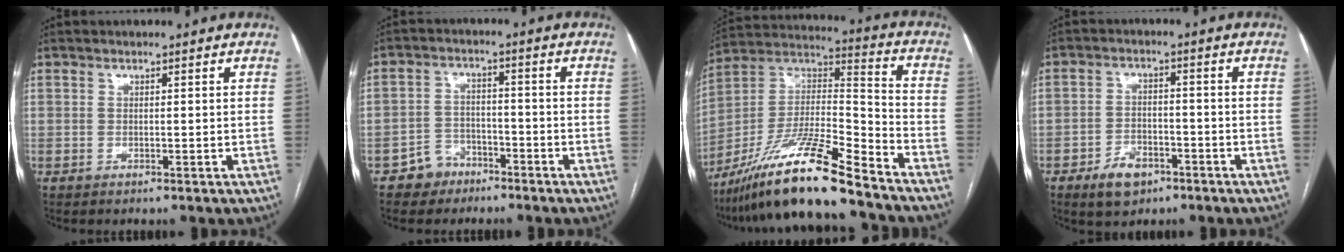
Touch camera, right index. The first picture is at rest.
{"total": 4.8, "force": [-3.3, 3.5, 0.3], "torque": [0.004, 0.013, -0.056]}
{"total": 19.4, "force": [-15.0, 1.0, 12.3], "torque": [-0.248, -0.008, -0.273]}
{"total": 5.7, "force": [-3.5, 3.3, 3.1], "torque": [-0.056, 0.004, -0.053]}